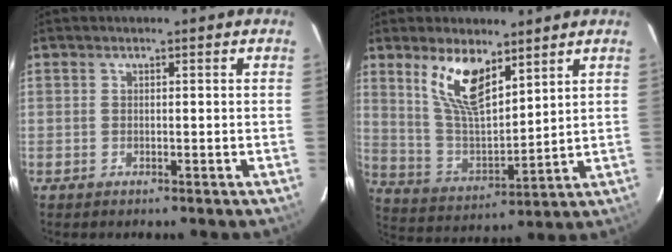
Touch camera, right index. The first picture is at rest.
{"total": 12.2, "force": [7.2, 4.7, 8.6], "torque": [-0.165, -0.001, 0.151]}